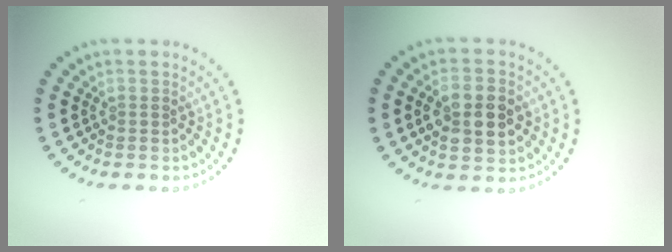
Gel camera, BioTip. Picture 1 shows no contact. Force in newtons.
{"total": 4.8, "press": 4.8, "slide": 0.2}